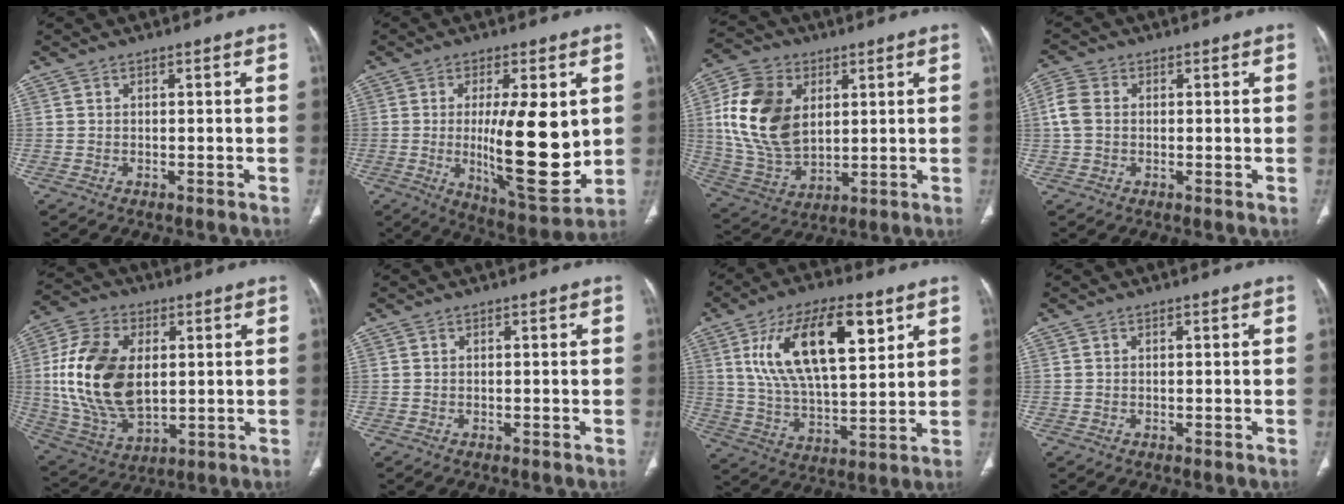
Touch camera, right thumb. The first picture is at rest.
{"total": 18.0, "force": [0.5, 5.3, 17.2], "torque": [-0.249, -0.038, 0.020]}
{"total": 17.9, "force": [4.0, 12.1, 12.6], "torque": [-0.226, -0.015, 0.081]}
{"total": 4.5, "force": [0.3, 3.2, 3.2], "torque": [-0.076, 0.008, -0.001]}
{"total": 20.1, "force": [2.3, 12.4, 15.7], "torque": [-0.299, -0.017, 0.050]}
{"total": 0.0}
{"total": 20.0, "force": [8.0, 8.4, 16.3], "torque": [-0.267, -0.025, 0.145]}
{"total": 0.0}